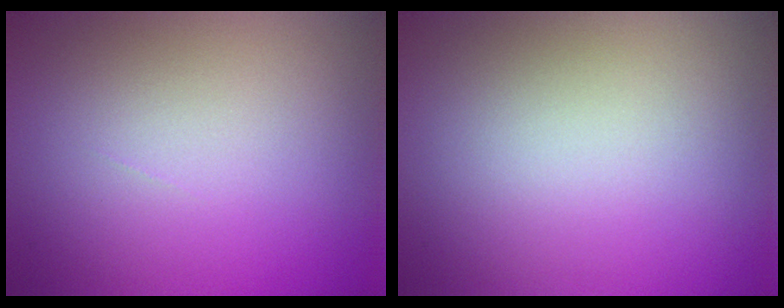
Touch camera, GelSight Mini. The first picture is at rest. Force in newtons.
{"total": 0.0}